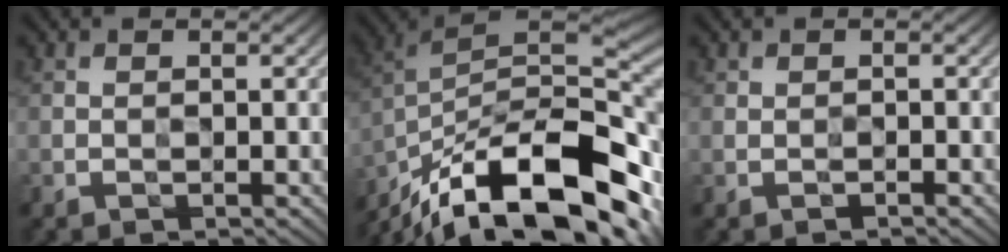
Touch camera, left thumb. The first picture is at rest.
{"total": 18.5, "force": [-10.2, 7.1, 13.6], "torque": [-0.257, 0.006, -0.171]}
{"total": 0.5, "force": [-0.2, 0.4, 0.2], "torque": [0.000, -0.001, -0.005]}